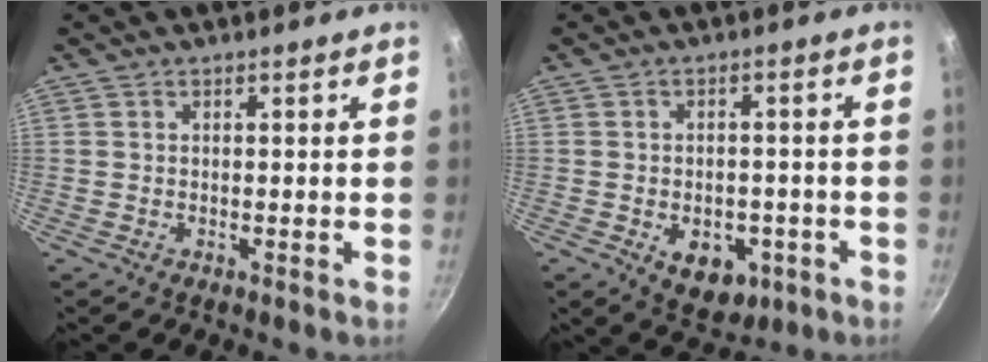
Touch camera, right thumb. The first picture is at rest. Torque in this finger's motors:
{"motor_torque": [-0.12, 0.37, -0.24, 0.22, -0.01]}